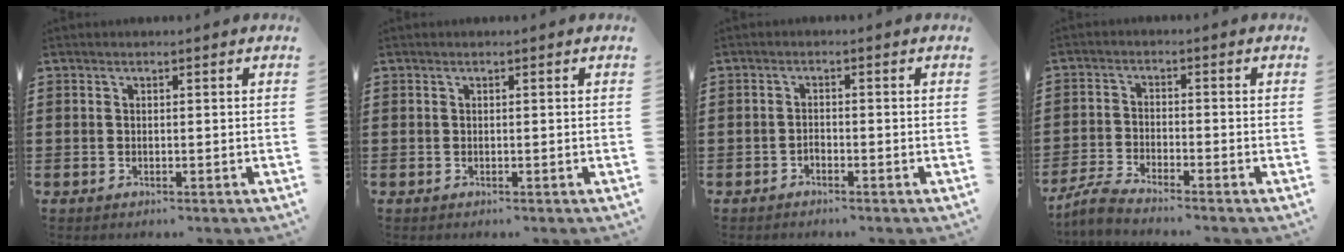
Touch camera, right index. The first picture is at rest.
{"total": 0.0}
{"total": 1.0, "force": [-0.9, 0.4, 0.2], "torque": [-0.008, -0.001, -0.018]}
{"total": 3.7, "force": [-3.6, -0.2, 0.9], "torque": [-0.032, -0.004, -0.077]}